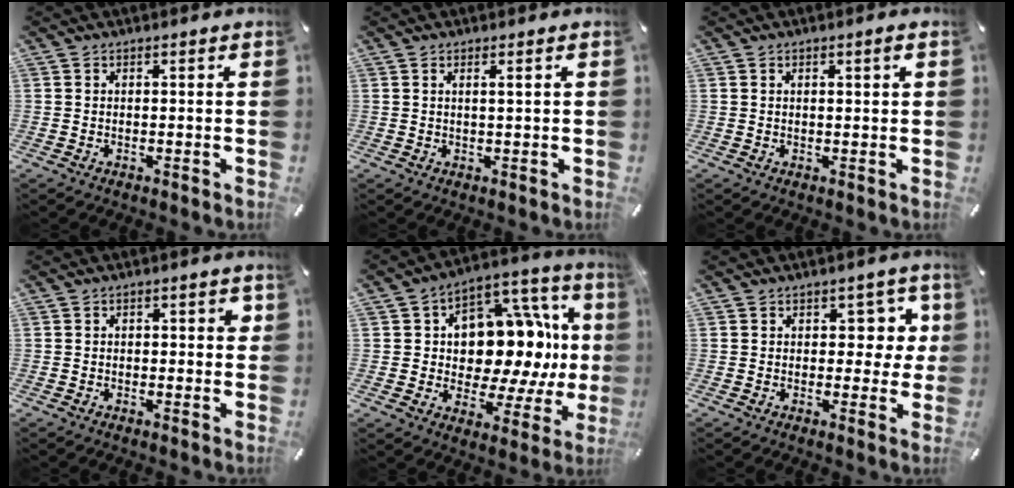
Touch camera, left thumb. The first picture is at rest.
{"total": 1.5, "force": [0.5, 0.0, 1.4], "torque": [-0.026, -0.002, 0.008]}
{"total": 1.3, "force": [0.6, 0.2, 1.2], "torque": [-0.023, 0.001, 0.008]}
{"total": 2.2, "force": [-0.1, 1.4, 1.7], "torque": [-0.017, 0.002, -0.008]}
{"total": 17.3, "force": [2.3, 12.2, 12.0], "torque": [-0.150, -0.038, 0.040]}
{"total": 6.5, "force": [1.8, 4.6, 4.2], "torque": [-0.042, -0.002, 0.024]}